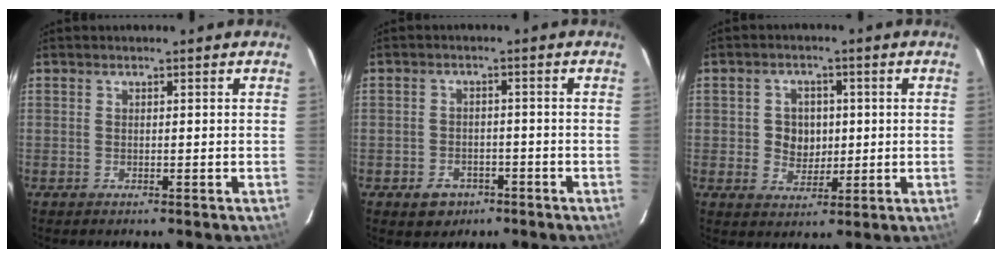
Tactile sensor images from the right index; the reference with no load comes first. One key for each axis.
{"total": 4.9, "fx": -2.8, "fy": 3.7, "fz": 1.4, "tx": -0.041, "ty": 0.008, "tz": -0.033}
{"total": 5.4, "fx": 0.1, "fy": 4.9, "fz": 2.3, "tx": -0.045, "ty": 0.012, "tz": 0.008}